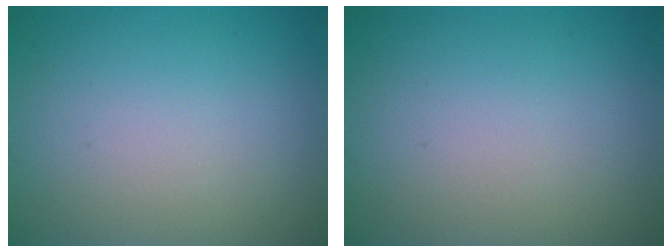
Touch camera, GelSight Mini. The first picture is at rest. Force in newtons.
{"total": 0.0}